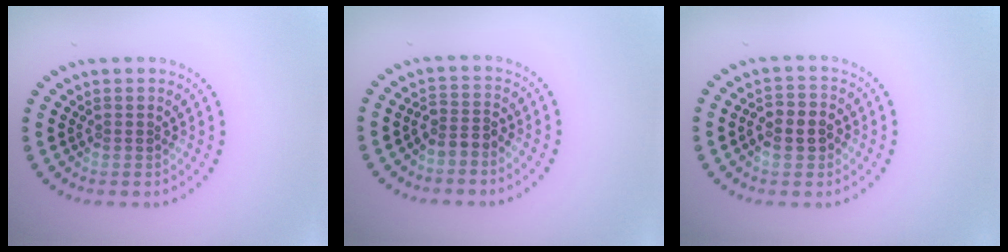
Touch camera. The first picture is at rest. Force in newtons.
{"total": 1.9, "press": 1.4, "slide": 1.3}
{"total": 3.1, "press": 3.0, "slide": 0.6}